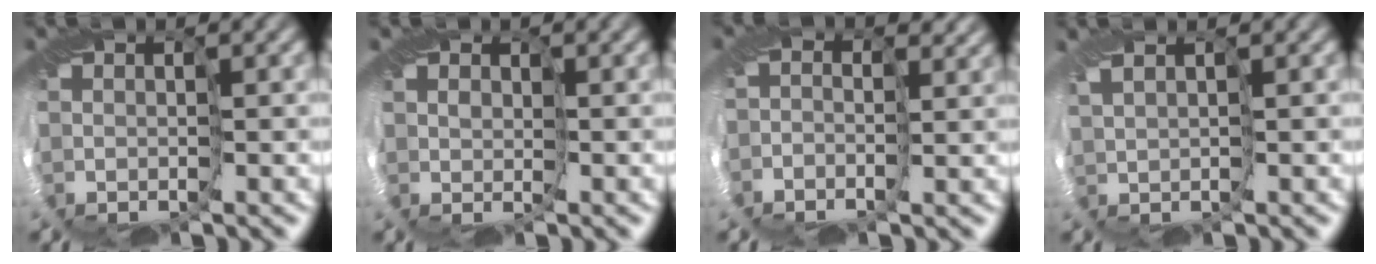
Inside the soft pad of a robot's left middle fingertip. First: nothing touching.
{"total": 1.3, "force": [0.3, 1.1, 0.6], "torque": [-0.008, 0.002, 0.003]}
{"total": 4.4, "force": [1.6, 3.5, 2.3], "torque": [-0.044, 0.015, 0.021]}
{"total": 1.3, "force": [0.6, 0.3, 1.1], "torque": [-0.032, 0.005, 0.015]}